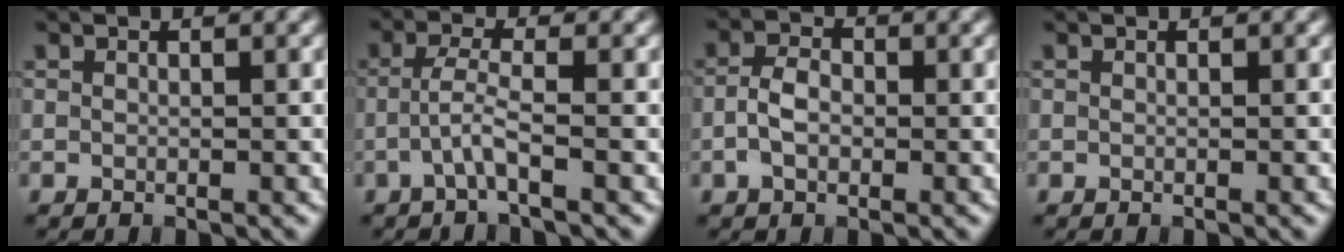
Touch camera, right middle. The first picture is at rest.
{"total": 2.4, "force": [-1.1, 0.2, 2.2], "torque": [-0.046, 0.011, -0.029]}
{"total": 2.7, "force": [-0.8, 1.7, 2.0], "torque": [-0.039, 0.007, -0.020]}
{"total": 0.0}